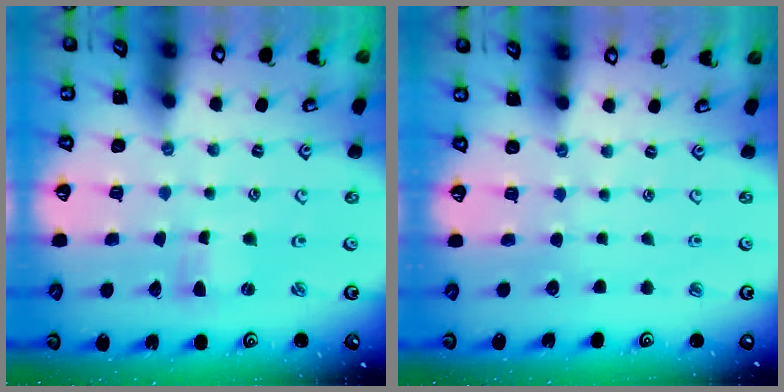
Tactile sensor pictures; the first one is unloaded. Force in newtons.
{"total": 0.0}